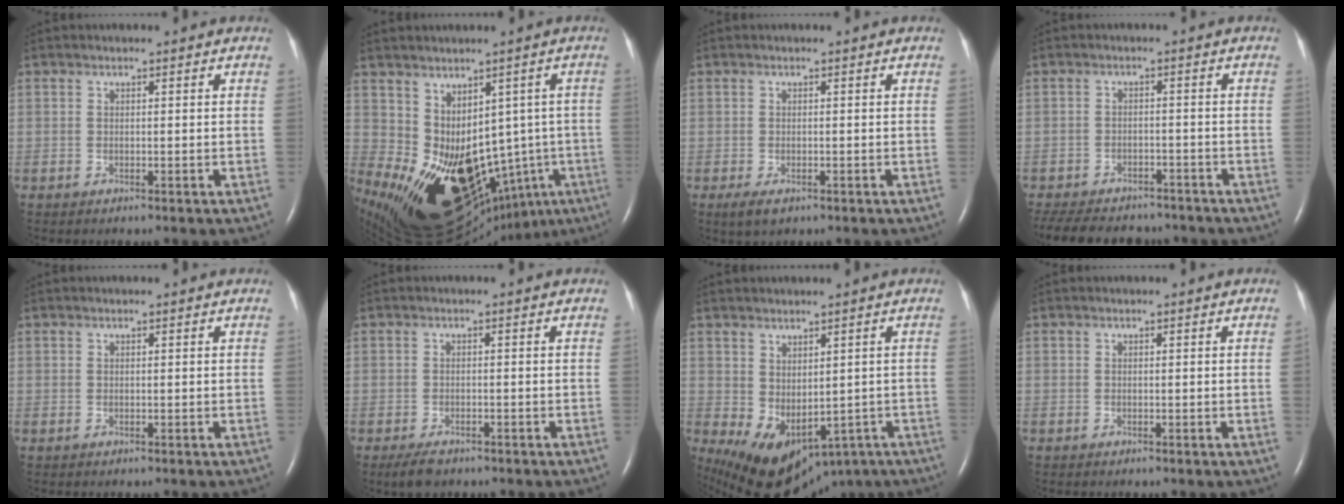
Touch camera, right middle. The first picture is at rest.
{"total": 20.6, "force": [-7.2, 12.2, 14.9], "torque": [-0.202, -0.008, -0.063]}
{"total": 1.9, "force": [-1.0, 0.8, 1.5], "torque": [-0.033, -0.004, -0.013]}
{"total": 14.4, "force": [-12.5, 5.1, 5.1], "torque": [-0.123, -0.007, -0.167]}
{"total": 0.0}
{"total": 3.8, "force": [-2.9, 1.5, 1.9], "torque": [-0.043, -0.007, -0.046]}
{"total": 10.4, "force": [-5.2, 6.3, 6.4], "torque": [-0.098, -0.004, -0.058]}
{"total": 0.6, "force": [0.0, -0.3, 0.5], "torque": [-0.008, -0.001, -0.001]}